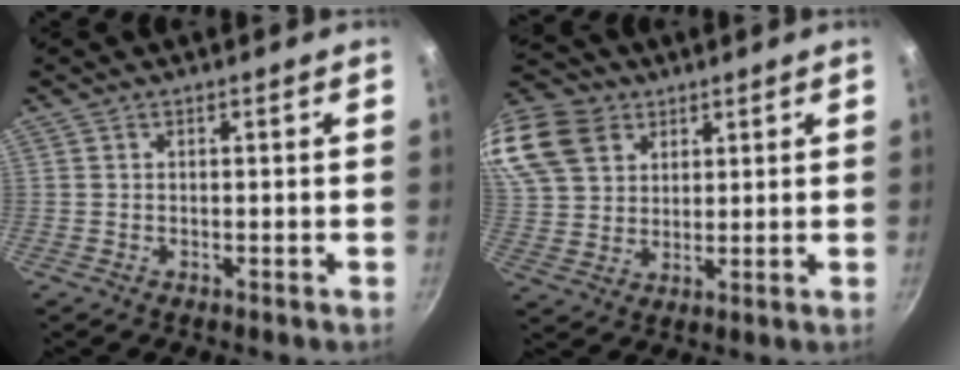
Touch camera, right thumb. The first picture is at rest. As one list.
[{"total": 19.3, "force": [9.8, 14.3, 8.6], "torque": [-0.193, 0.009, 0.191]}]